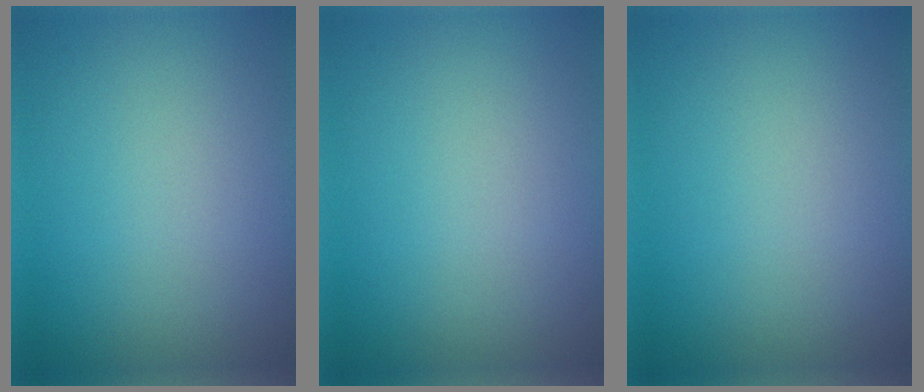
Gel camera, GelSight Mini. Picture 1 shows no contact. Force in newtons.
{"total": 0.0}
{"total": 0.0}